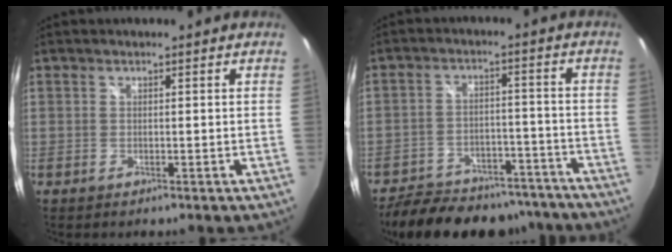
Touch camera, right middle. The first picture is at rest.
{"total": 21.4, "force": [-17.9, 8.6, 8.0], "torque": [-0.168, 0.021, -0.231]}